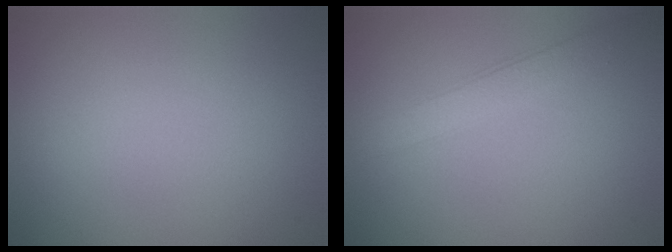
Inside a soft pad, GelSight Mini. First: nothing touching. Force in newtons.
{"total": 2.5, "press": 2.5, "slide": 0.1}